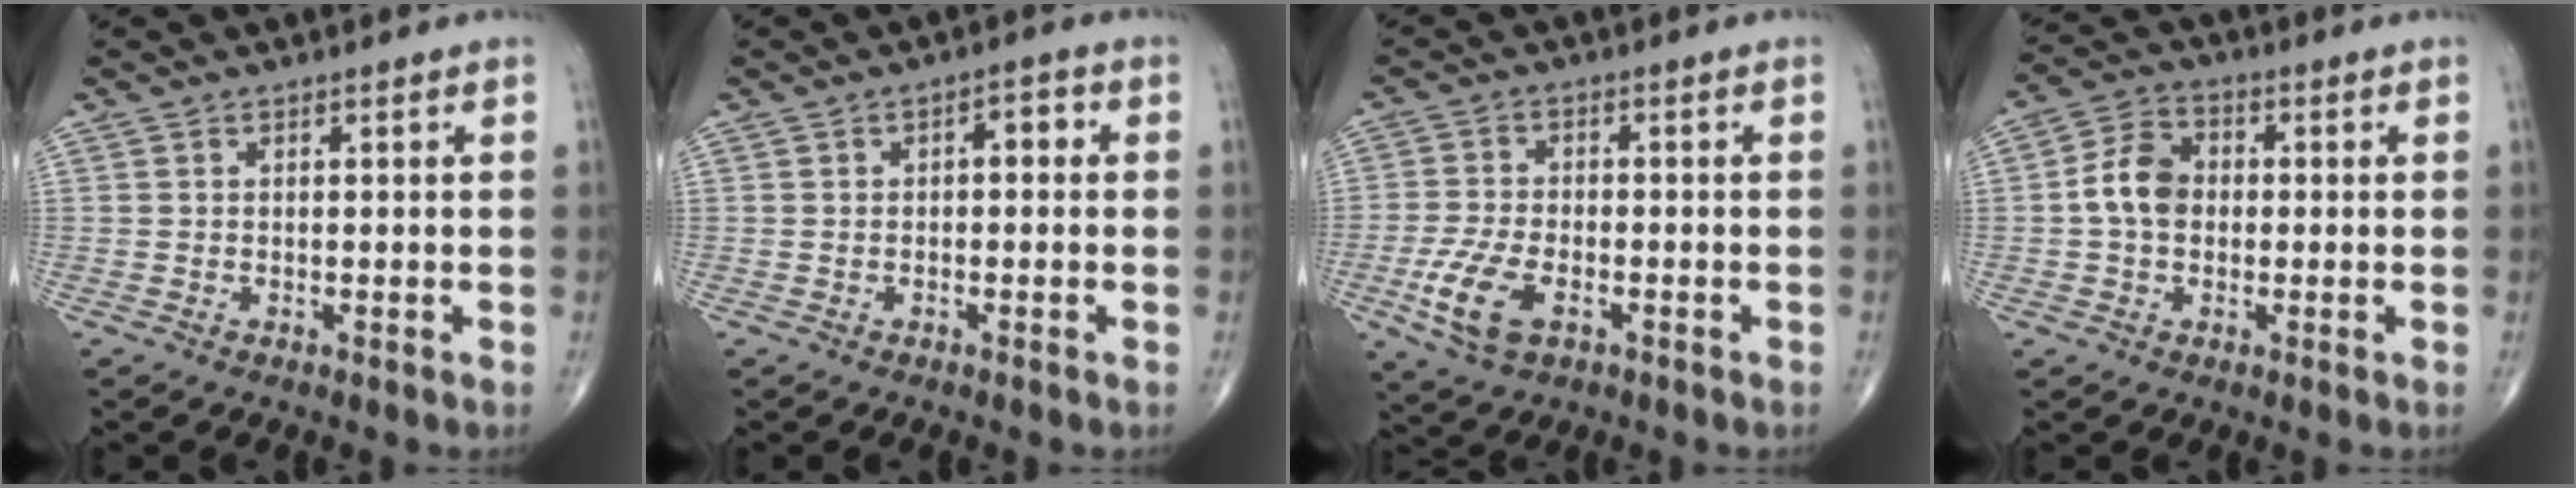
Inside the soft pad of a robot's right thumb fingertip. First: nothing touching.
{"total": 2.7, "force": [0.2, 1.5, 2.3], "torque": [-0.020, 0.012, -0.006]}
{"total": 8.7, "force": [-3.3, 4.6, 6.6], "torque": [-0.143, 0.006, -0.058]}
{"total": 7.4, "force": [-0.2, 5.6, 4.9], "torque": [-0.081, 0.021, -0.014]}